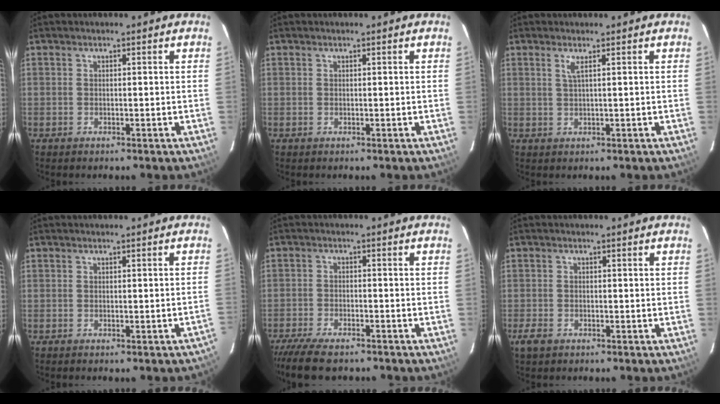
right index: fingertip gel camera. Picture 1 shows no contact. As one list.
[{"total": 0.0}, {"total": 1.4, "force": [0.6, -0.4, 1.3], "torque": [-0.025, 0.000, 0.012]}, {"total": 2.3, "force": [-2.0, 0.3, 1.2], "torque": [-0.018, -0.003, -0.025]}, {"total": 9.5, "force": [-8.1, 2.5, 4.3], "torque": [-0.110, -0.031, -0.142]}, {"total": 2.6, "force": [-1.7, 1.7, 1.1], "torque": [-0.025, -0.003, -0.031]}]